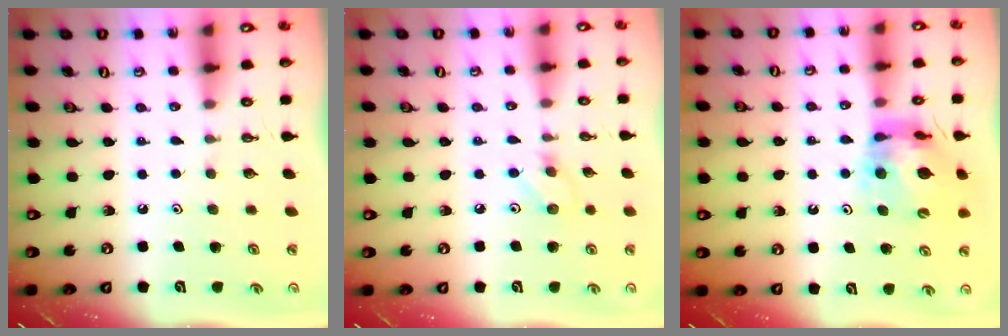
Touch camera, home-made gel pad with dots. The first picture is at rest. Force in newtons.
{"total": 5.4, "press": 5.4, "slide": 0.6}
{"total": 12.5, "press": 12.4, "slide": 1.2}